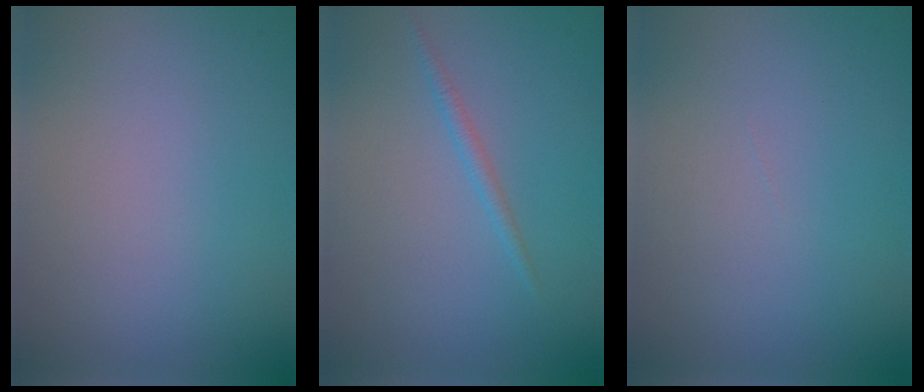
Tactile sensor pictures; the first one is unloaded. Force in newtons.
{"total": 1.0, "press": 1.0, "slide": 0.1}
{"total": 0.0}